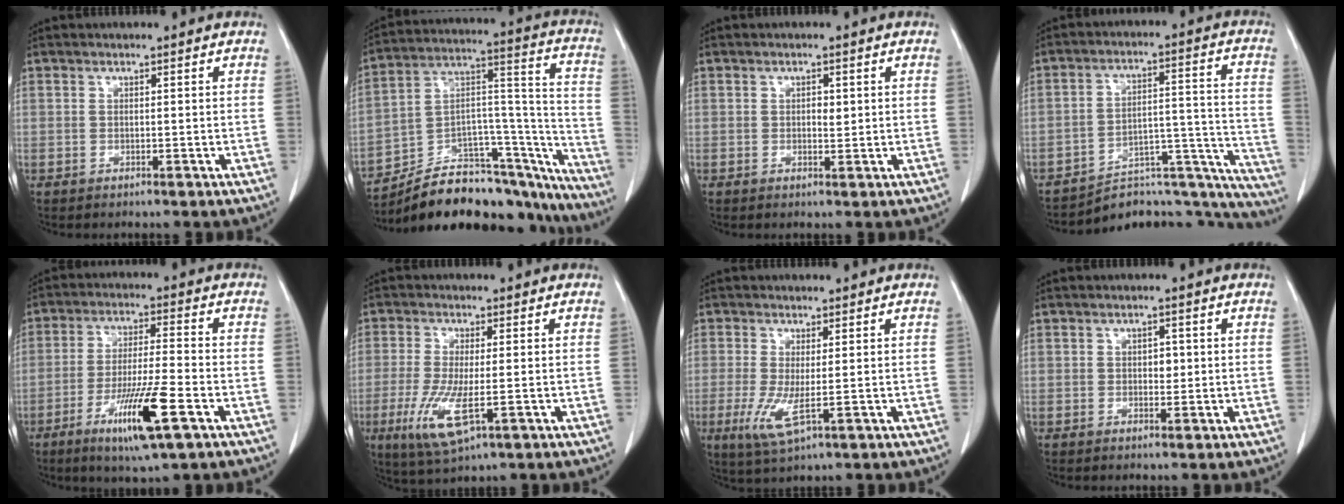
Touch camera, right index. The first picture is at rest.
{"total": 27.7, "force": [-23.7, 9.1, 11.2], "torque": [-0.132, 0.041, -0.346]}
{"total": 1.4, "force": [0.2, 0.8, 1.1], "torque": [-0.017, 0.000, 0.004]}
{"total": 18.7, "force": [-17.6, 5.6, 3.1], "torque": [0.008, 0.084, -0.228]}
{"total": 11.5, "force": [-5.3, 0.4, 10.2], "torque": [-0.184, -0.022, -0.092]}
{"total": 8.3, "force": [-2.6, 1.8, 7.7], "torque": [-0.163, -0.025, -0.044]}
{"total": 5.3, "force": [-1.0, 0.9, 5.1], "torque": [-0.112, -0.018, -0.016]}
{"total": 1.7, "force": [0.1, 1.1, 1.3], "torque": [-0.016, 0.001, 0.003]}